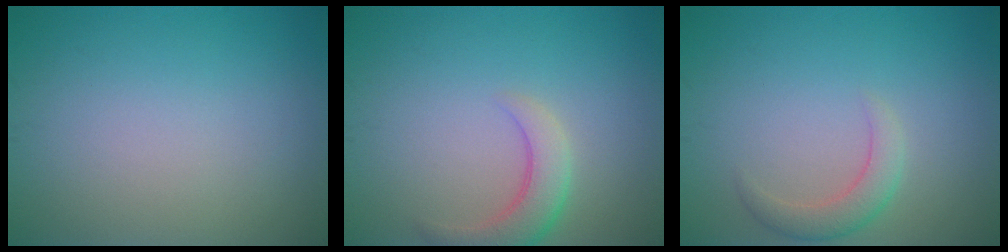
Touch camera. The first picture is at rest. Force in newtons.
{"total": 3.4, "press": 3.4, "slide": 0.3}
{"total": 2.3, "press": 2.3, "slide": 0.4}